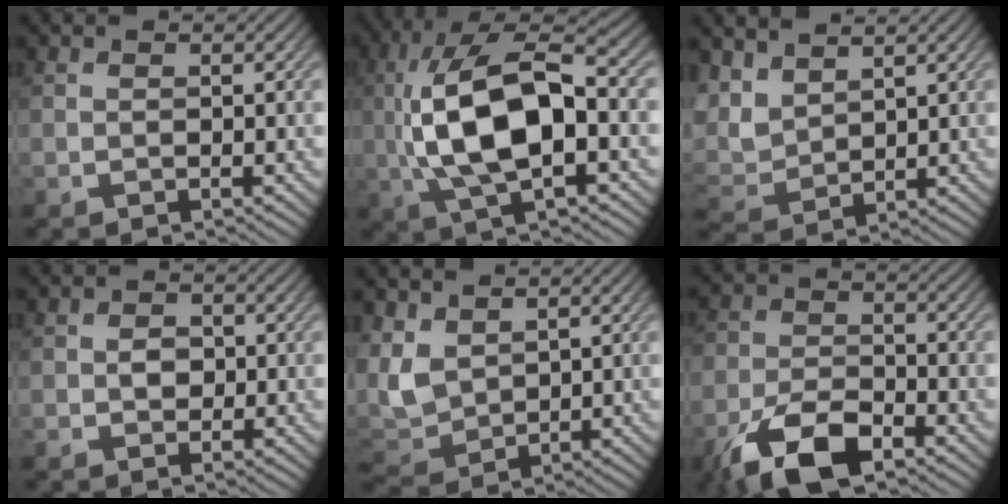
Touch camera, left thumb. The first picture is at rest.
{"total": 14.2, "force": [-0.1, 6.0, 12.9], "torque": [-0.267, 0.009, -0.007]}
{"total": 5.9, "force": [4.1, 2.9, 3.0], "torque": [-0.089, 0.003, 0.082]}
{"total": 1.9, "force": [-0.1, 1.6, 1.0], "torque": [-0.018, -0.004, -0.007]}
{"total": 7.5, "force": [3.5, 4.9, 4.6], "torque": [-0.150, 0.002, 0.076]}
{"total": 9.4, "force": [-5.9, 4.2, 5.9], "torque": [-0.117, -0.009, -0.123]}